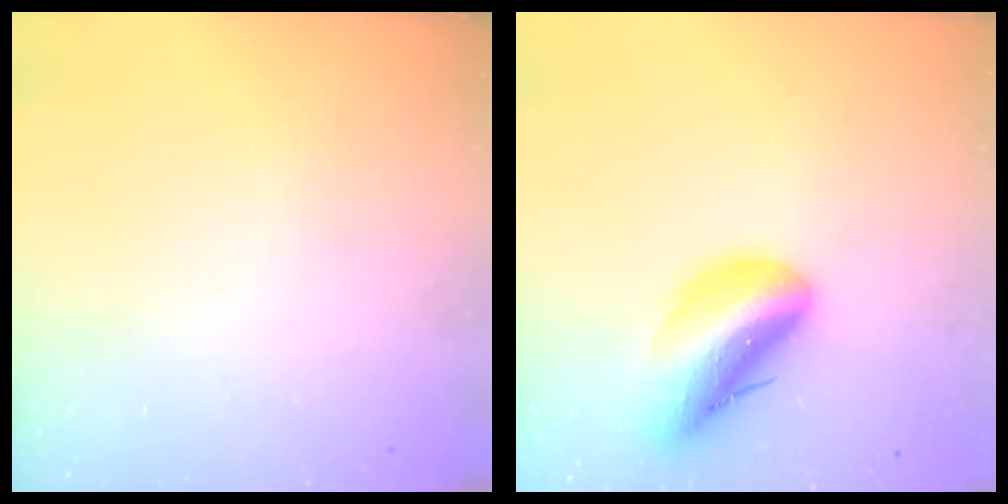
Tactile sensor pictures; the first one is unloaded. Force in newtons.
{"total": 13.8, "press": 13.5, "slide": 2.9}